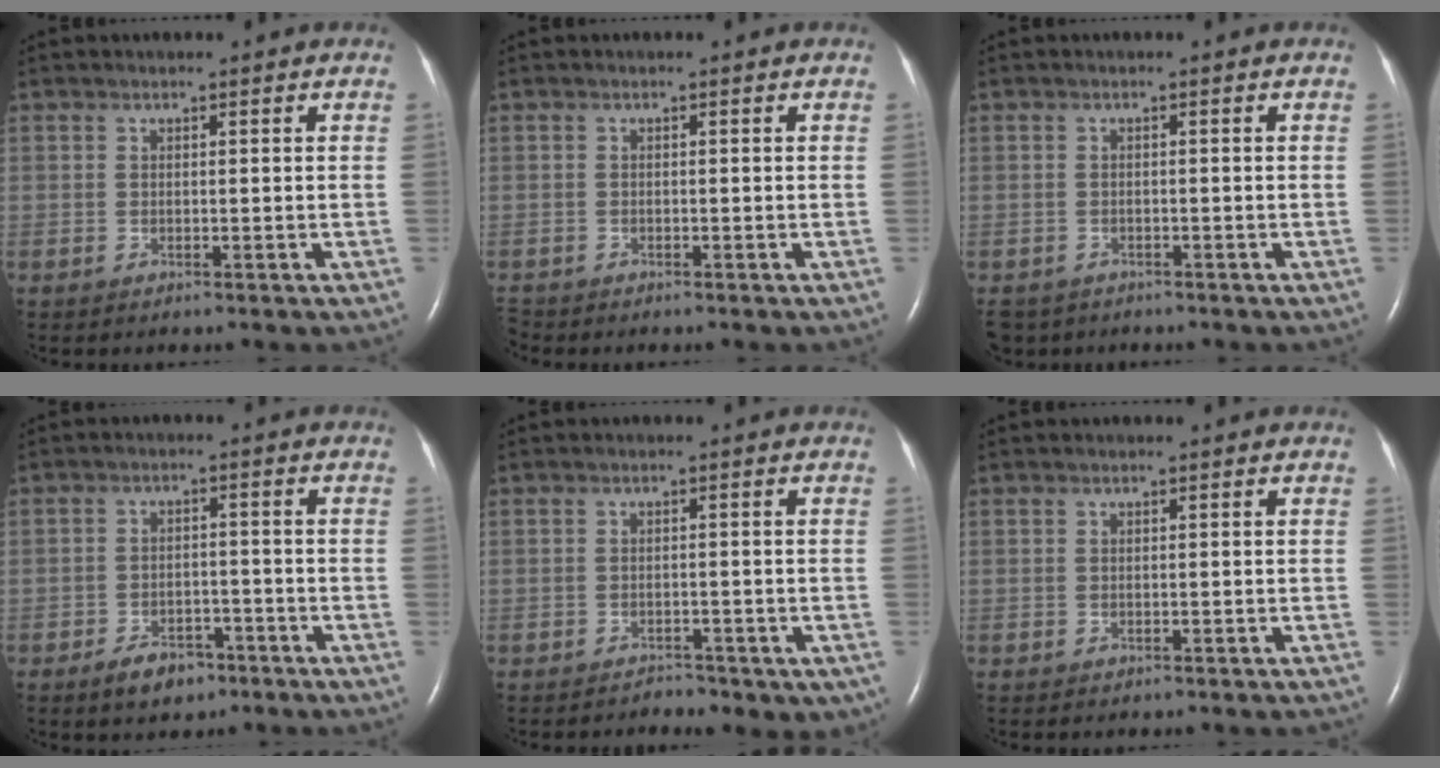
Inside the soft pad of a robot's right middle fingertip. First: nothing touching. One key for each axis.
{"total": 1.3, "fx": -1.3, "fy": 0.3, "fz": 0.0, "tx": -0.002, "ty": -0.005, "tz": -0.021}
{"total": 4.2, "fx": -3.3, "fy": 2.6, "fz": 0.3, "tx": -0.005, "ty": -0.002, "tz": -0.052}
{"total": 5.2, "fx": -3.6, "fy": 2.8, "fz": 2.5, "tx": -0.047, "ty": 0.003, "tz": -0.052}
{"total": 4.4, "fx": -3.2, "fy": 2.7, "fz": 1.5, "tx": -0.010, "ty": 0.012, "tz": -0.037}
{"total": 1.0, "fx": -0.8, "fy": 0.4, "fz": 0.4, "tx": -0.011, "ty": -0.001, "tz": -0.007}